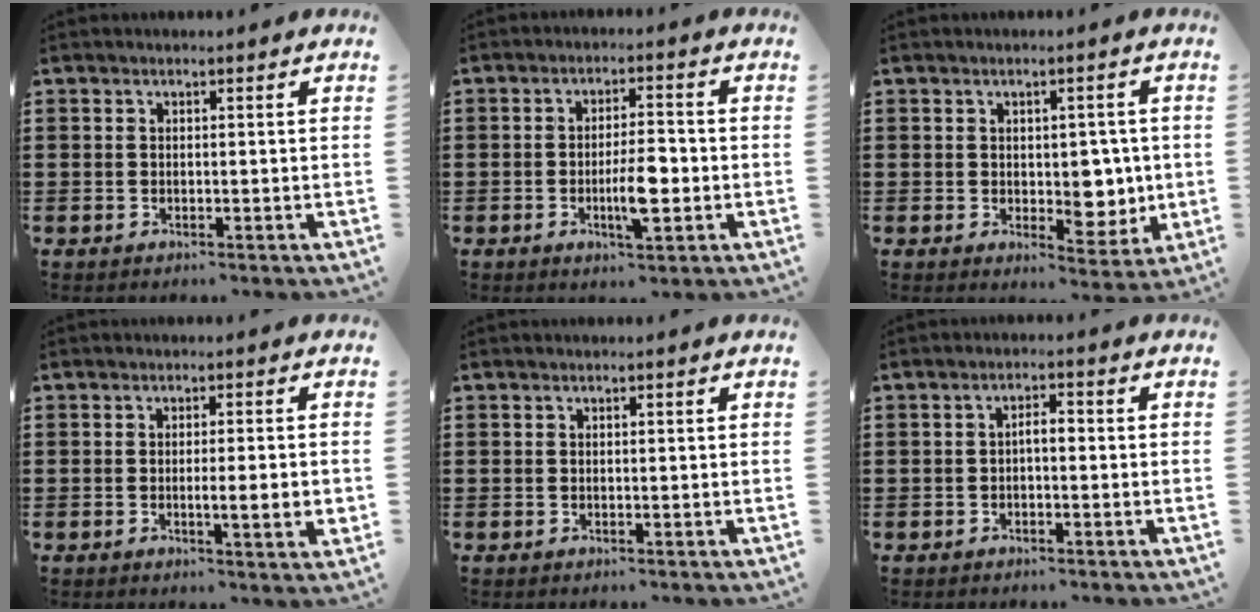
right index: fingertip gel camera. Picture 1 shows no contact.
{"total": 6.3, "force": [-1.5, 1.7, 5.9], "torque": [-0.113, -0.002, -0.029]}
{"total": 5.4, "force": [0.2, 3.8, 3.8], "torque": [-0.046, -0.005, 0.000]}
{"total": 4.2, "force": [-0.7, 0.2, 4.2], "torque": [-0.062, -0.012, -0.013]}
{"total": 0.0}
{"total": 2.0, "force": [-0.5, 0.7, 1.8], "torque": [-0.035, 0.004, -0.011]}